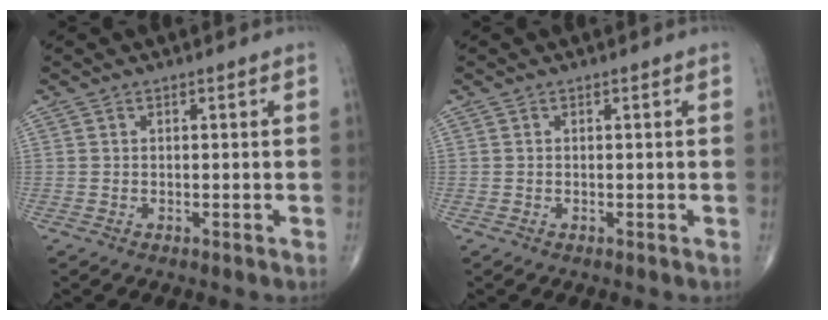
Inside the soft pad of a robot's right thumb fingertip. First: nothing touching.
{"total": 0.0}